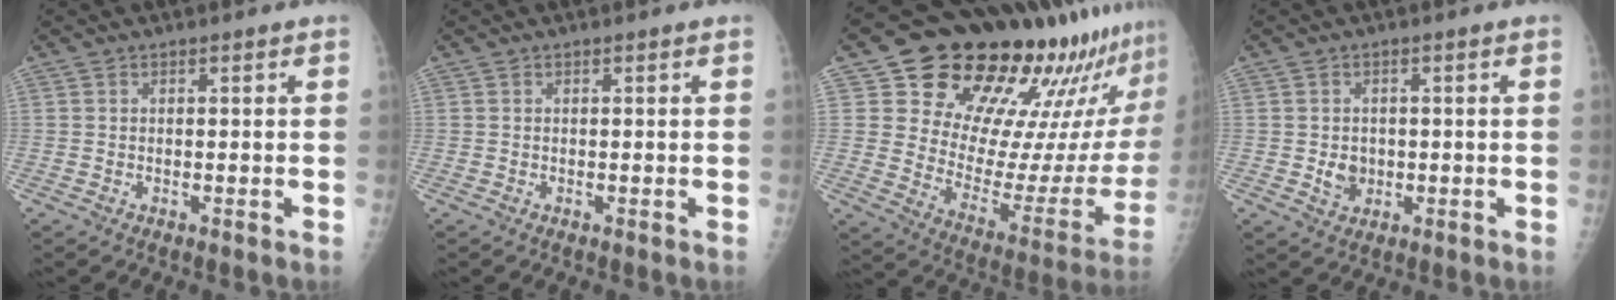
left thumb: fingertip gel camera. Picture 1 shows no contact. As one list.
[{"total": 0.0}, {"total": 28.2, "force": [22.4, 10.2, 13.8], "torque": [-0.171, -0.136, 0.312]}, {"total": 3.4, "force": [-0.2, 2.9, 1.8], "torque": [-0.013, 0.001, 0.003]}]